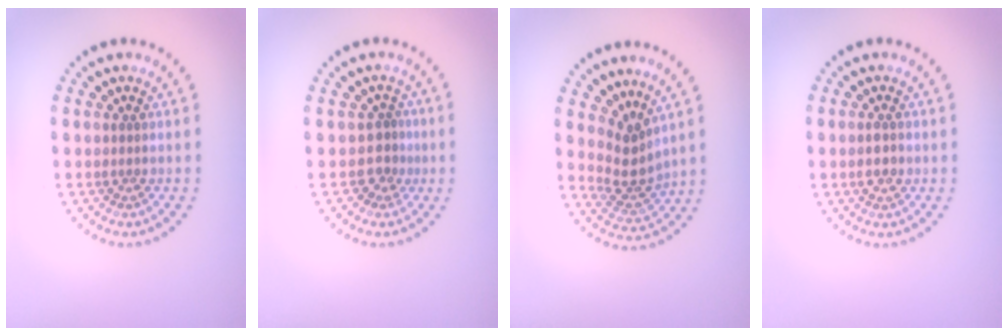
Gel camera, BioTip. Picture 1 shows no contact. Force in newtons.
{"total": 1.8, "press": 1.2, "slide": 1.3}
{"total": 2.9, "press": 2.0, "slide": 2.1}
{"total": 1.6, "press": 1.5, "slide": 0.4}